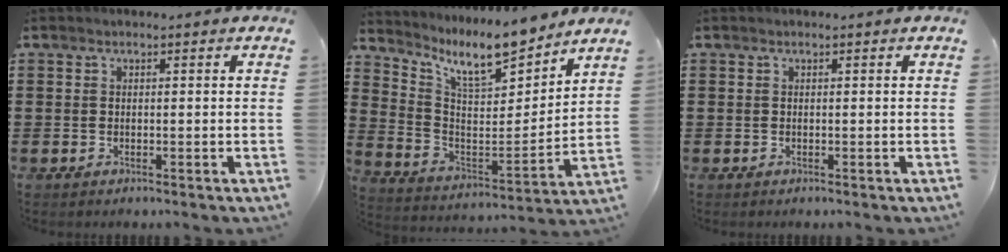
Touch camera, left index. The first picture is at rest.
{"total": 11.0, "force": [9.2, 2.6, 5.5], "torque": [-0.125, -0.057, 0.160]}
{"total": 0.0}